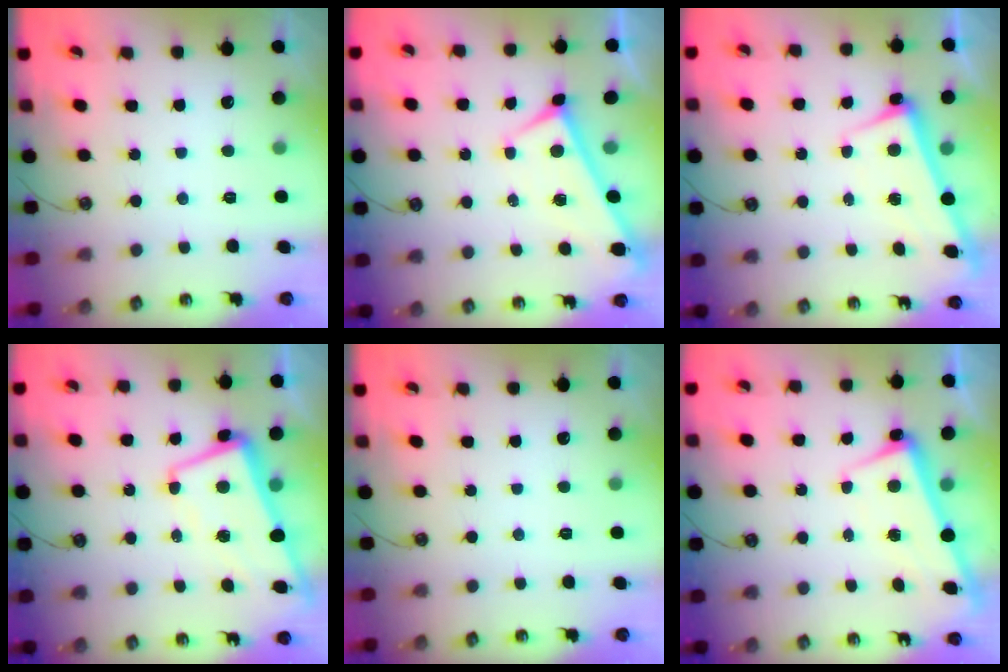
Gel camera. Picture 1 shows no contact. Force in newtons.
{"total": 0.0}
{"total": 2.5, "press": 2.5, "slide": 0.6}
{"total": 1.8, "press": 1.3, "slide": 1.2}
{"total": 0.0}
{"total": 2.2, "press": 2.2, "slide": 0.5}